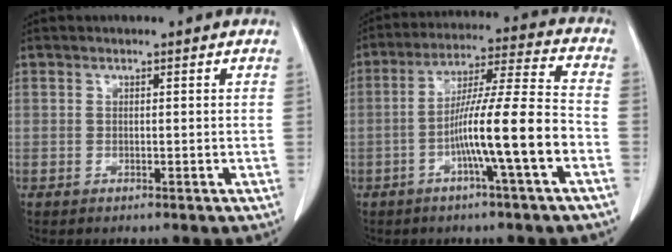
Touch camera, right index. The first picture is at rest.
{"total": 12.7, "force": [-4.4, -0.7, 11.8], "torque": [-0.210, 0.010, -0.078]}